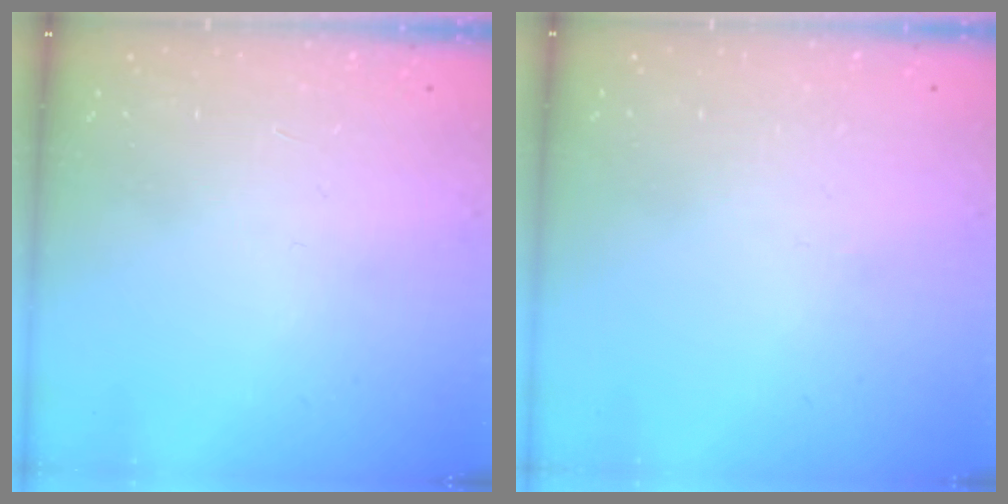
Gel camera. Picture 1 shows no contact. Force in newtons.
{"total": 0.0}